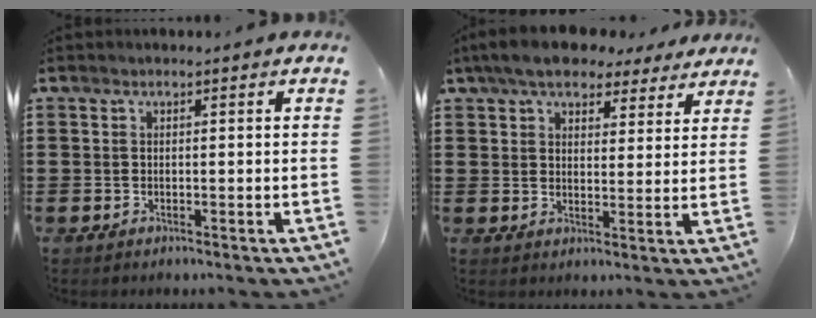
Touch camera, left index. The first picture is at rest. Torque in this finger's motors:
{"motor_torque": [1.63, -0.51, 0.88, 0.21]}